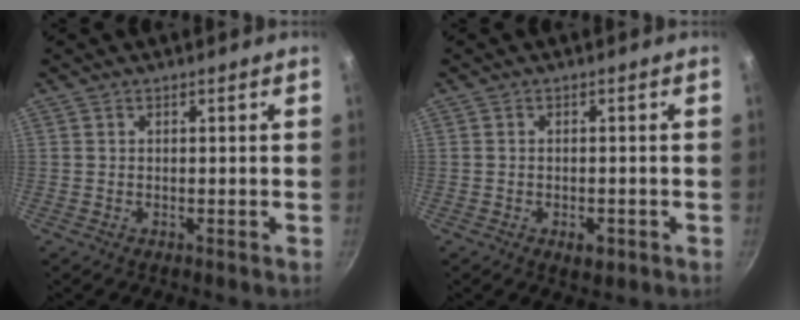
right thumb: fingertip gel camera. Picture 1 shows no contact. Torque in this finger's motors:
{"motor_torque": [-0.18, 0.04, -0.33, -0.05, 0.01]}